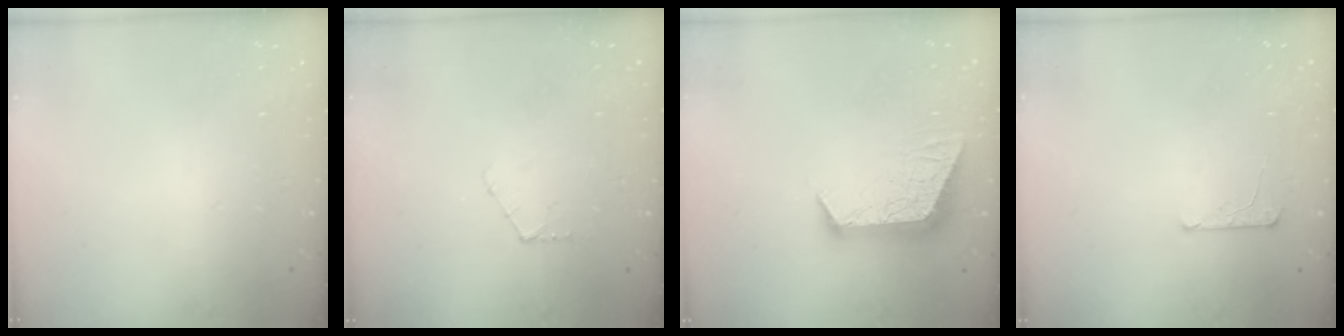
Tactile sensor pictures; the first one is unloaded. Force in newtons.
{"total": 3.1, "press": 3.1, "slide": 0.4}
{"total": 11.0, "press": 11.0, "slide": 0.5}
{"total": 5.3, "press": 5.2, "slide": 0.5}